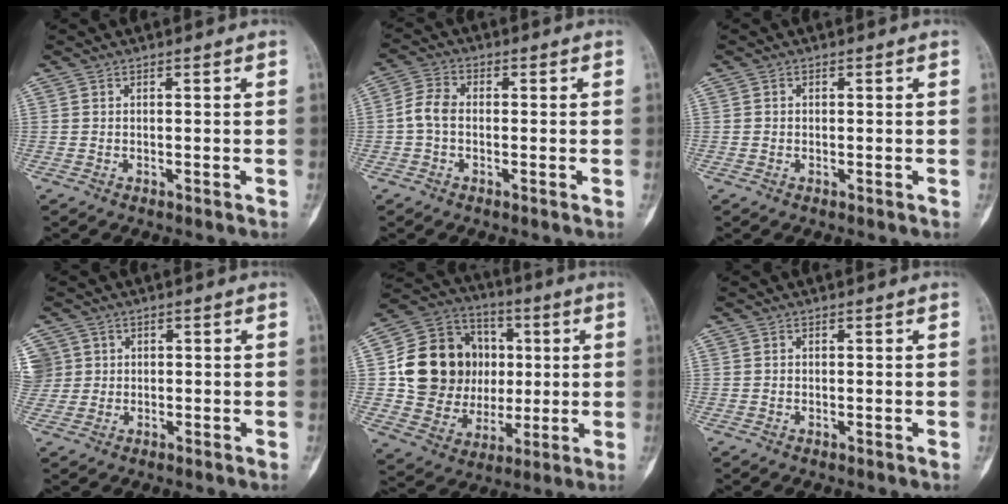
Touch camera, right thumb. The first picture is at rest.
{"total": 4.7, "force": [-0.7, 3.2, 3.4], "torque": [-0.065, 0.014, -0.022]}
{"total": 0.5, "force": [-0.1, 0.5, 0.1], "torque": [-0.001, 0.003, -0.002]}
{"total": 5.1, "force": [1.1, 4.9, 0.7], "torque": [0.003, 0.019, 0.023]}
{"total": 20.5, "force": [2.1, 17.1, 11.0], "torque": [-0.156, 0.021, 0.054]}
{"total": 0.0}